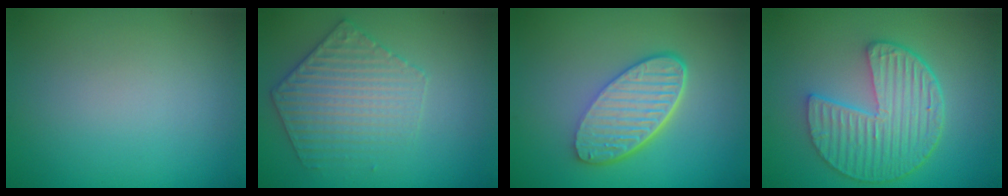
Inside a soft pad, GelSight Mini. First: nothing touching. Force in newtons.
{"total": 3.8, "press": 3.8, "slide": 0.2}
{"total": 6.0, "press": 4.4, "slide": 4.1}
{"total": 6.6, "press": 4.8, "slide": 4.4}